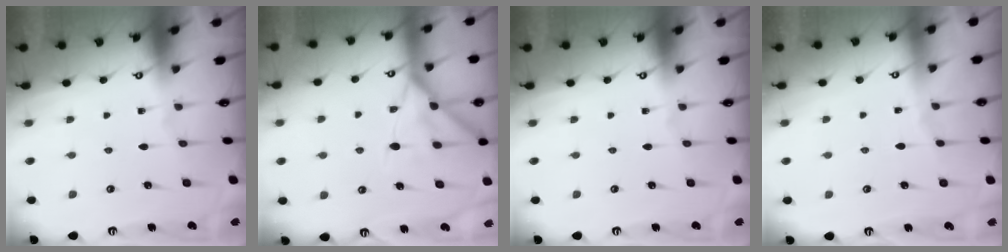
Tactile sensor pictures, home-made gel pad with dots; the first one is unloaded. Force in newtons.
{"total": 14.4, "press": 14.4, "slide": 1.2}
{"total": 0.0}
{"total": 1.9, "press": 1.8, "slide": 0.5}